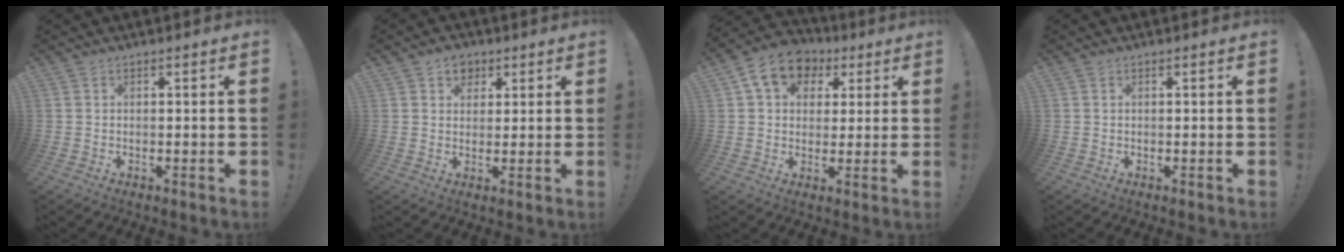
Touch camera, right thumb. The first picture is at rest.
{"total": 5.2, "force": [2.5, 4.3, 1.4], "torque": [-0.013, -0.009, 0.046]}
{"total": 11.9, "force": [4.7, 9.2, 5.9], "torque": [-0.086, -0.010, 0.092]}
{"total": 0.0}